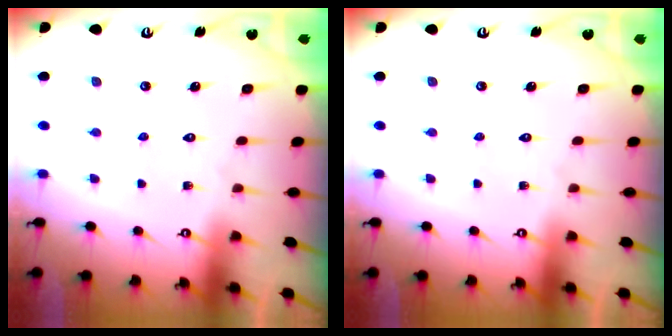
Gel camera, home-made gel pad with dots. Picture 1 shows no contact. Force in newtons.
{"total": 0.0}